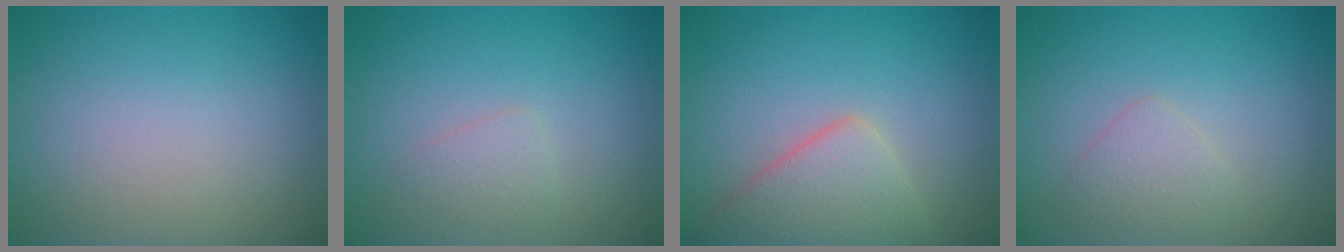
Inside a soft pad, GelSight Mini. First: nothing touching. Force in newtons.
{"total": 1.2, "press": 1.2, "slide": 0.0}
{"total": 4.7, "press": 4.7, "slide": 0.1}
{"total": 1.7, "press": 1.7, "slide": 0.1}